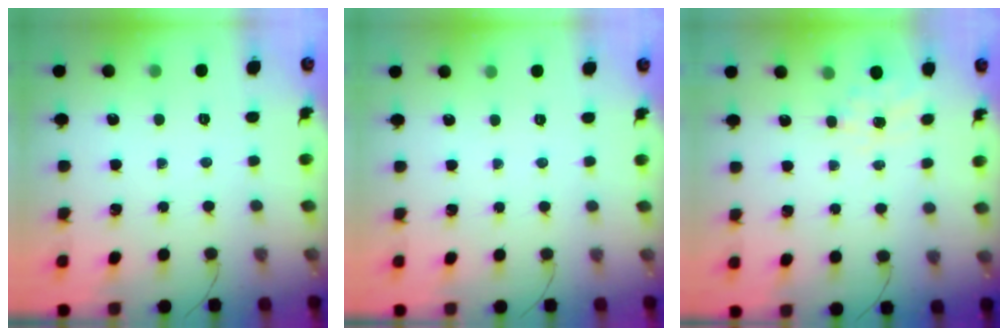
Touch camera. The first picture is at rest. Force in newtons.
{"total": 2.5, "press": 2.5, "slide": 0.5}
{"total": 4.7, "press": 4.5, "slide": 1.3}